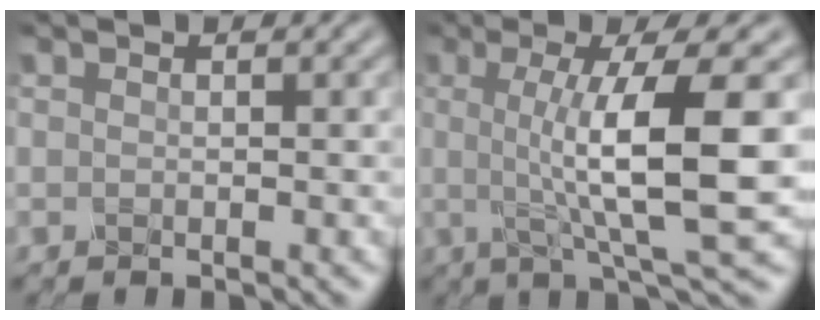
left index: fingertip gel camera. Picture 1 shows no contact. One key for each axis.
{"total": 9.5, "fx": 0.4, "fy": 2.0, "fz": 9.3, "tx": -0.126, "ty": -0.001, "tz": 0.006}